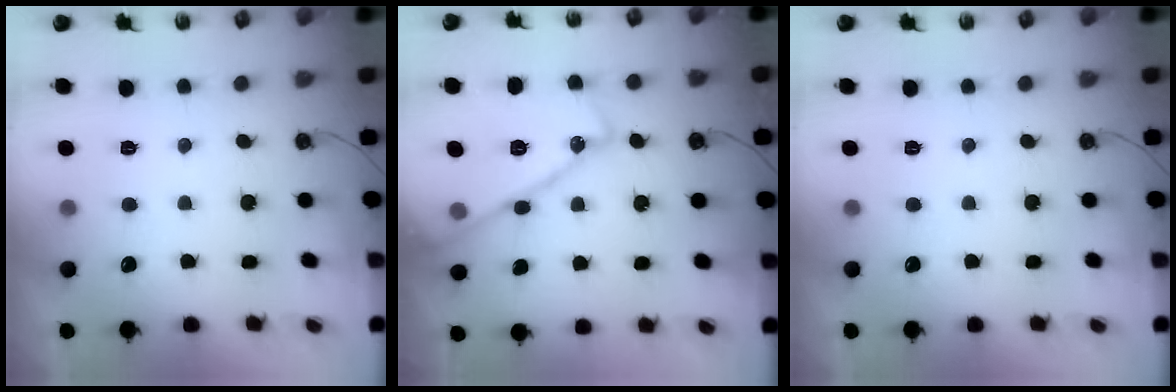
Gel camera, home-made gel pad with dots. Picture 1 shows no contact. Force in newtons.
{"total": 20.4, "press": 20.4, "slide": 1.6}
{"total": 0.0}